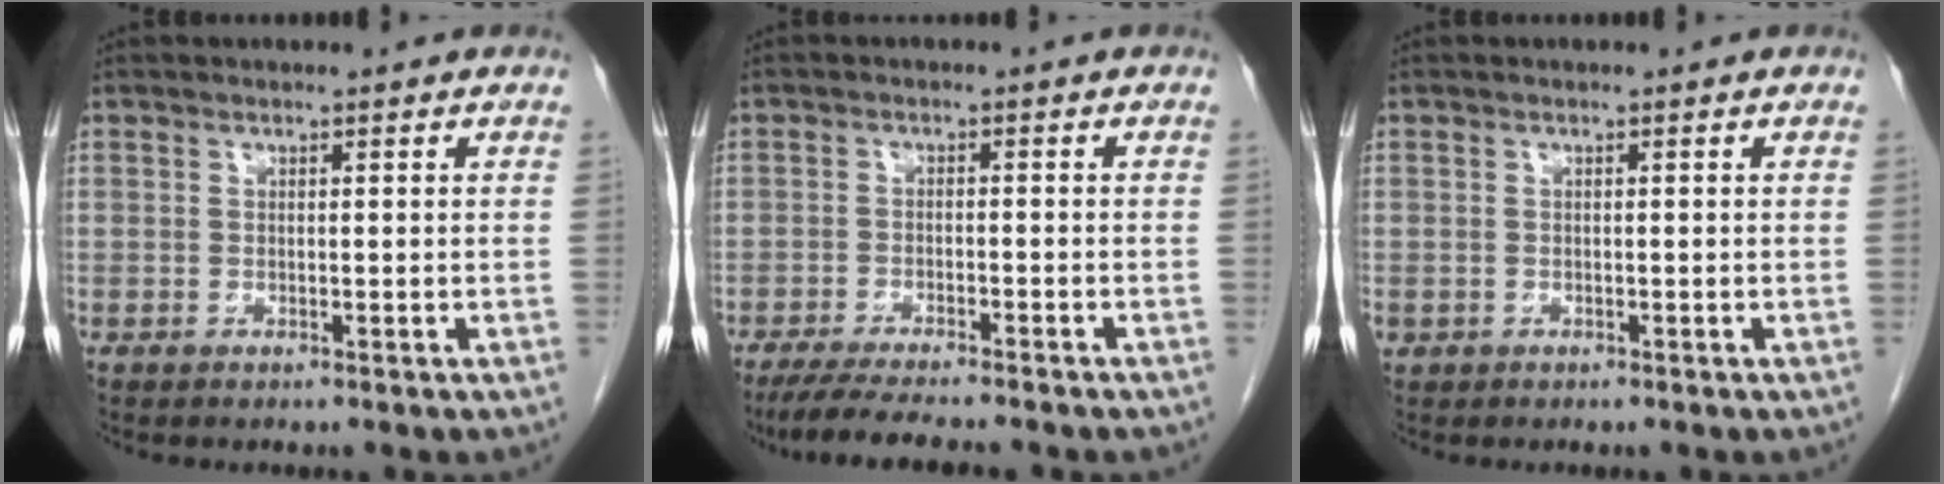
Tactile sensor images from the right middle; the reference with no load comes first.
{"total": 9.0, "force": [-7.7, 0.7, 4.5], "torque": [-0.069, -0.020, -0.122]}
{"total": 0.6, "force": [-0.2, 0.6, 0.2], "torque": [-0.004, 0.002, 0.002]}